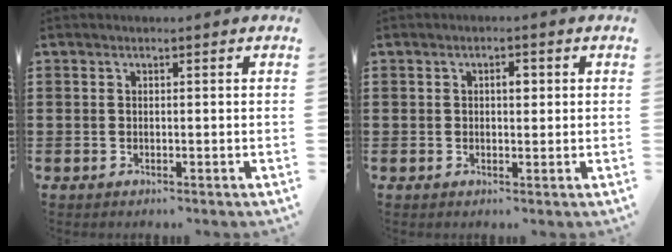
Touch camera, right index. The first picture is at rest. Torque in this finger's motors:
{"motor_torque": [0.51, -0.23, 0.05, 0.05]}